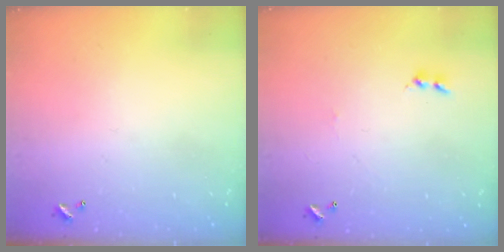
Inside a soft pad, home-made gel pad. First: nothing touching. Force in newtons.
{"total": 0.0}